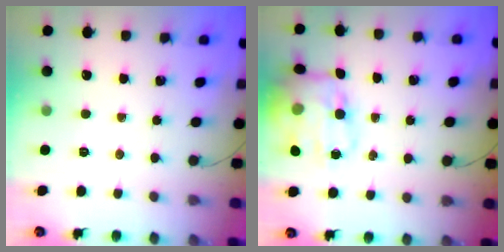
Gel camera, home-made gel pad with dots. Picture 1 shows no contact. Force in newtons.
{"total": 15.4, "press": 15.2, "slide": 2.7}